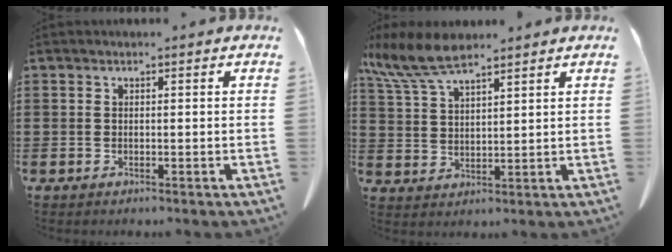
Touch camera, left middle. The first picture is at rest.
{"total": 8.1, "force": [6.1, 2.2, 4.9], "torque": [-0.117, -0.011, 0.111]}